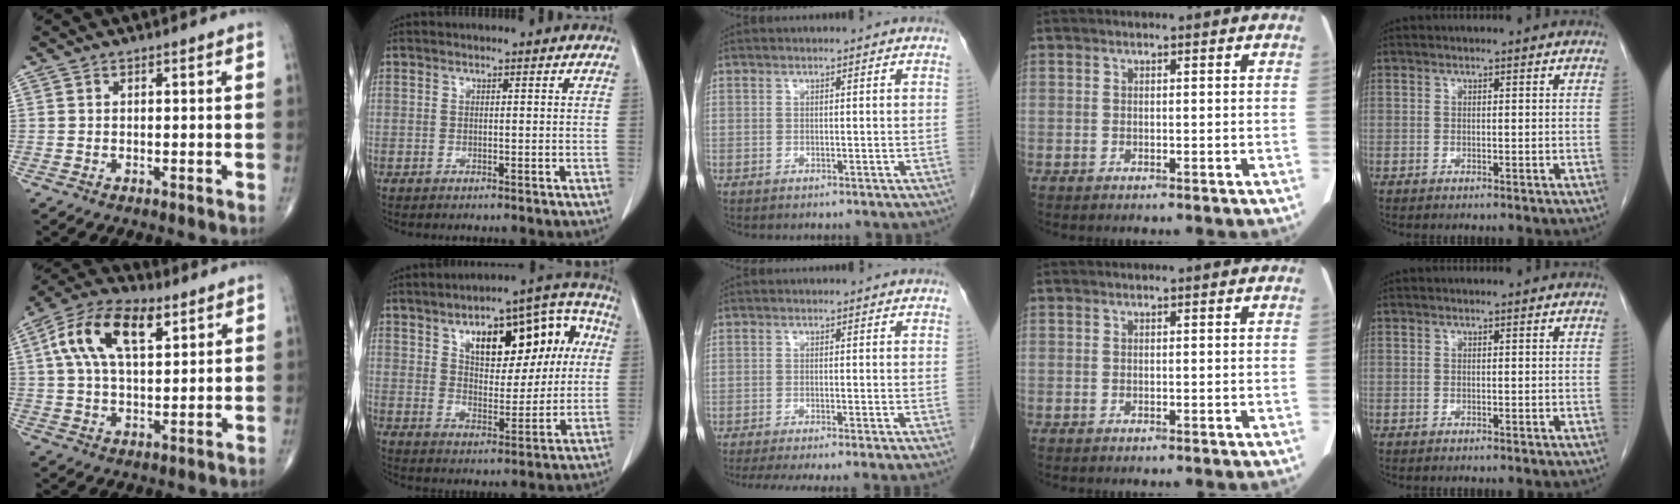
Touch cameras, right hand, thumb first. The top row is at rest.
{"thumb": {"total": 14.6, "force": [5.5, 7.3, 11.4], "torque": [-0.204, 0.009, 0.095]}, "index": {"total": 16.2, "force": [5.0, 7.5, 13.5], "torque": [-0.172, 0.044, 0.076]}, "middle": {"total": 8.0, "force": [-6.7, -0.9, 4.4], "torque": [-0.046, -0.018, -0.102]}}